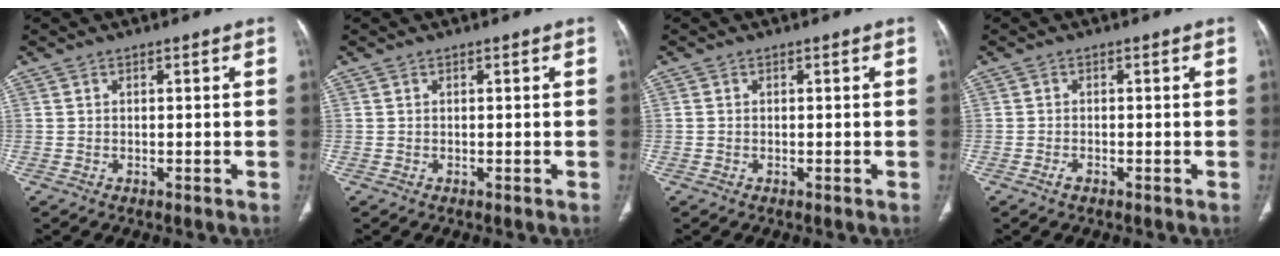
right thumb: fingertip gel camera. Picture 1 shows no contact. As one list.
[{"total": 0.0}, {"total": 0.0}, {"total": 1.4, "force": [-1.0, 0.7, 0.9], "torque": [-0.019, 0.003, -0.019]}]